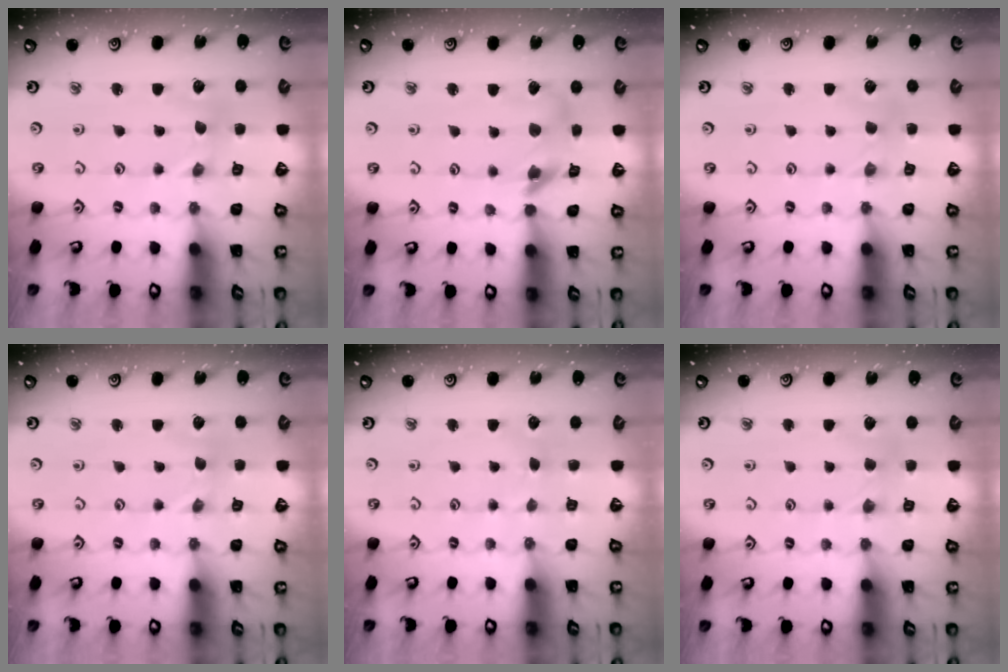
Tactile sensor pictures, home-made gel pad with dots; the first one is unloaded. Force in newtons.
{"total": 10.7, "press": 10.6, "slide": 1.3}
{"total": 1.5, "press": 1.4, "slide": 0.3}
{"total": 0.0}
{"total": 1.0, "press": 0.9, "slide": 0.2}
{"total": 2.0, "press": 2.0, "slide": 0.4}